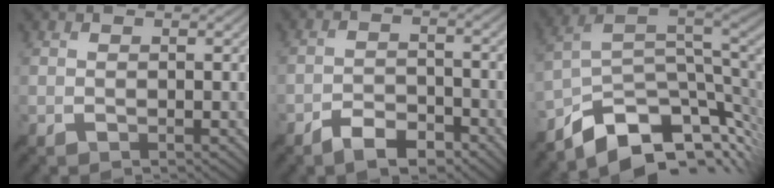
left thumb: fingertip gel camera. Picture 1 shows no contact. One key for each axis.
{"total": 5.0, "fx": -3.8, "fy": 1.9, "fz": 2.6, "tx": -0.045, "ty": 0.000, "tz": -0.068}
{"total": 11.8, "fx": -5.5, "fy": 6.7, "fz": 8.0, "tx": -0.170, "ty": -0.023, "tz": -0.083}